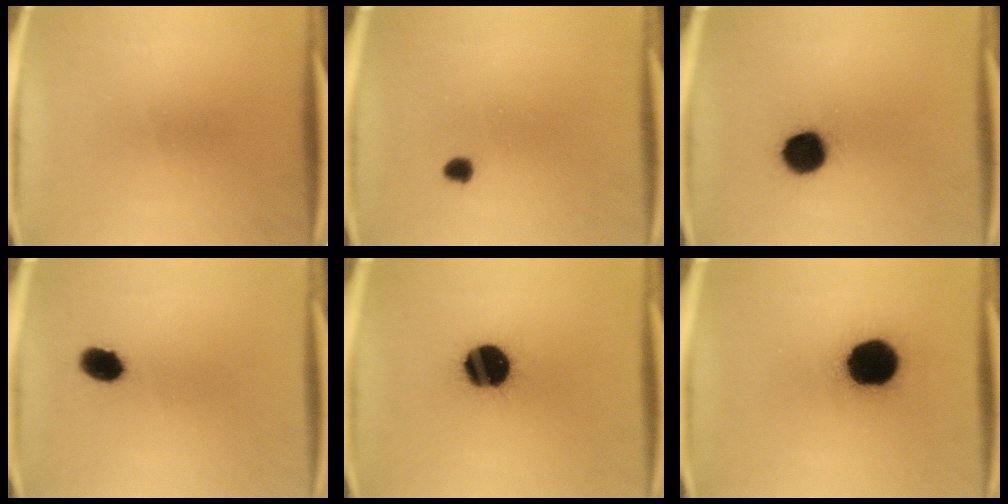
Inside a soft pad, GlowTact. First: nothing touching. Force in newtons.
{"total": 1.7}
{"total": 10.4}
{"total": 5.0}
{"total": 16.0}
{"total": 18.5}